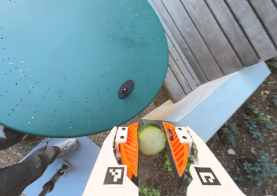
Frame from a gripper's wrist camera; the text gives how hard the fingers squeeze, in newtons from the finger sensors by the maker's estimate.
{"total": 14.3, "left": 14.4, "right": 14.1}